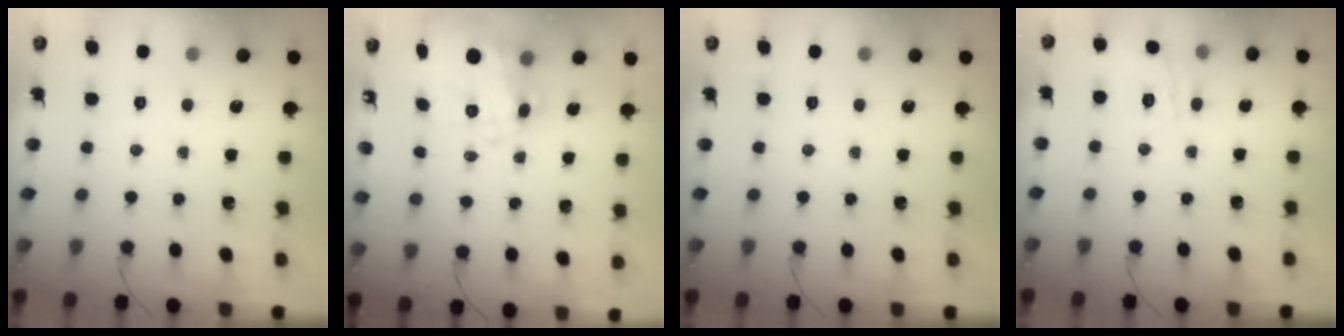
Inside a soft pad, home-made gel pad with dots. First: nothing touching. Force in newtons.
{"total": 11.9, "press": 11.7, "slide": 2.5}
{"total": 0.0}
{"total": 8.5, "press": 8.4, "slide": 1.0}